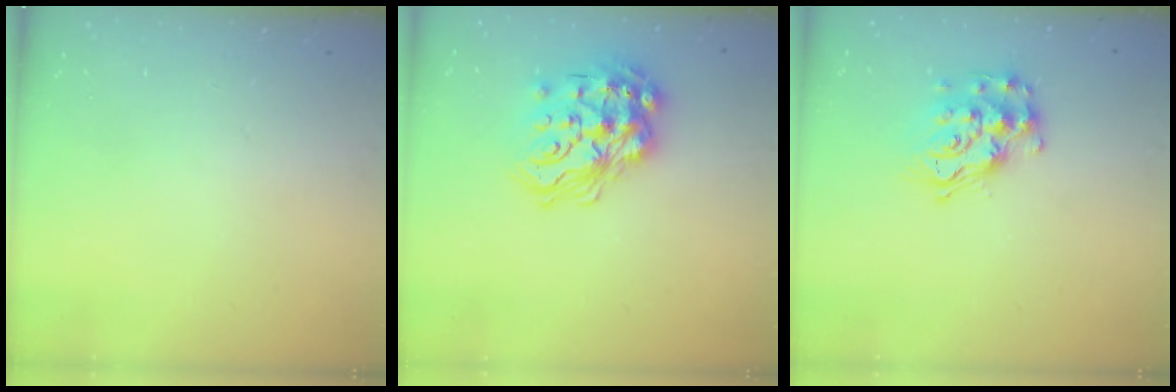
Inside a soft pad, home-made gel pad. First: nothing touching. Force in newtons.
{"total": 19.0, "press": 18.9, "slide": 2.2}
{"total": 13.7, "press": 13.7, "slide": 0.6}